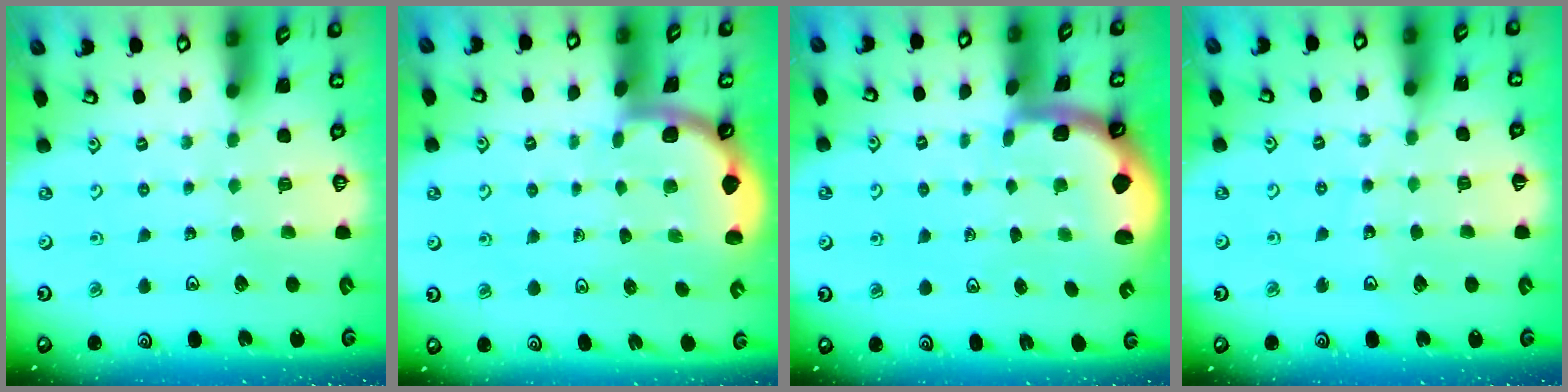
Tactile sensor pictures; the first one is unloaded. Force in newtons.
{"total": 1.7, "press": 1.7, "slide": 0.1}
{"total": 1.5, "press": 1.5, "slide": 0.3}
{"total": 6.7, "press": 6.3, "slide": 2.3}